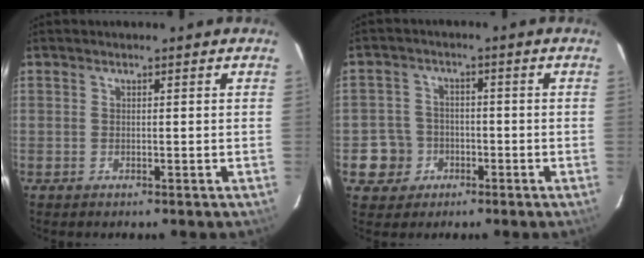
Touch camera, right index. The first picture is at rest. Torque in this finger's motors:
{"motor_torque": [-0.19, -0.08, -0.69, -0.21]}